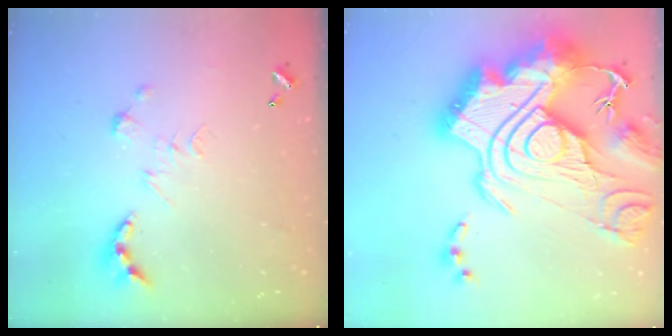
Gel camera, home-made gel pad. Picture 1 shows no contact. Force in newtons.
{"total": 5.0, "press": 4.1, "slide": 2.9}